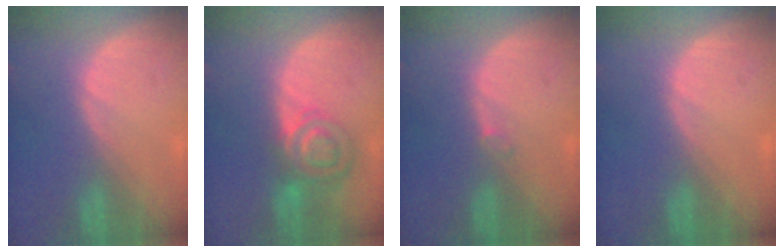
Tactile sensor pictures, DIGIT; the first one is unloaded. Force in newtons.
{"total": 7.4, "press": 6.3, "slide": 3.9}
{"total": 0.7, "press": 0.7, "slide": 0.2}
{"total": 0.0}